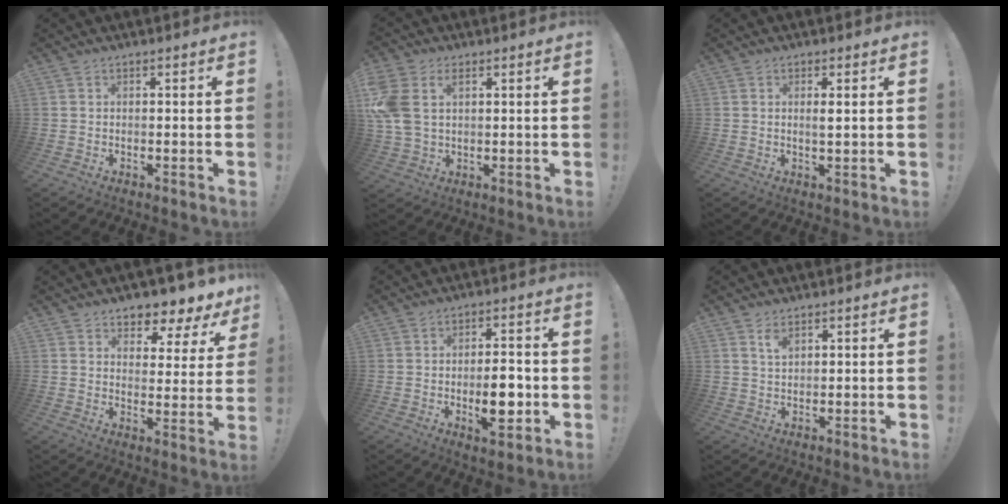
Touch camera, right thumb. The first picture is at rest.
{"total": 9.0, "force": [3.3, 6.1, 5.8], "torque": [-0.127, -0.009, 0.064]}
{"total": 1.9, "force": [0.6, 0.1, 1.8], "torque": [-0.026, -0.008, 0.007]}
{"total": 5.9, "force": [5.3, 2.2, 1.6], "torque": [-0.016, -0.058, 0.094]}
{"total": 8.7, "force": [-2.2, 3.7, 7.5], "torque": [-0.116, 0.003, -0.037]}
{"total": 3.2, "force": [2.1, 1.4, 2.0], "torque": [-0.025, -0.012, 0.034]}